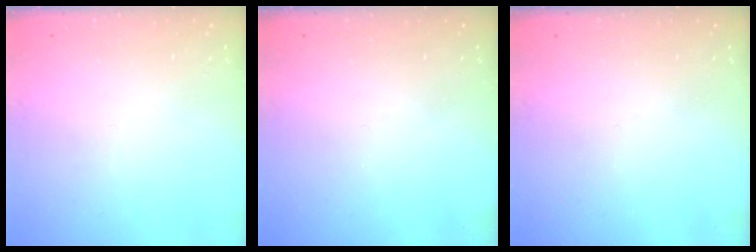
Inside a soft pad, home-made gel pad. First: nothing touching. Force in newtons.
{"total": 0.0}
{"total": 0.0}